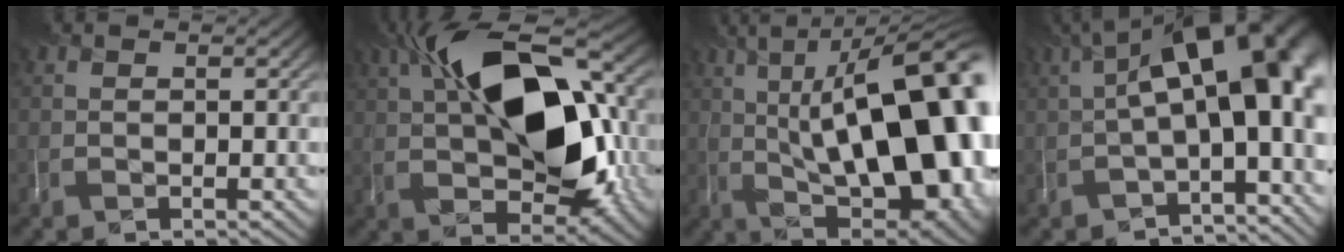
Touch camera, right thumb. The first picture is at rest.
{"total": 16.7, "force": [2.2, 9.0, 13.9], "torque": [-0.210, 0.024, 0.024]}
{"total": 21.4, "force": [1.4, 9.4, 19.2], "torque": [-0.247, 0.034, 0.017]}
{"total": 16.4, "force": [0.5, 7.0, 14.8], "torque": [-0.198, 0.020, 0.025]}